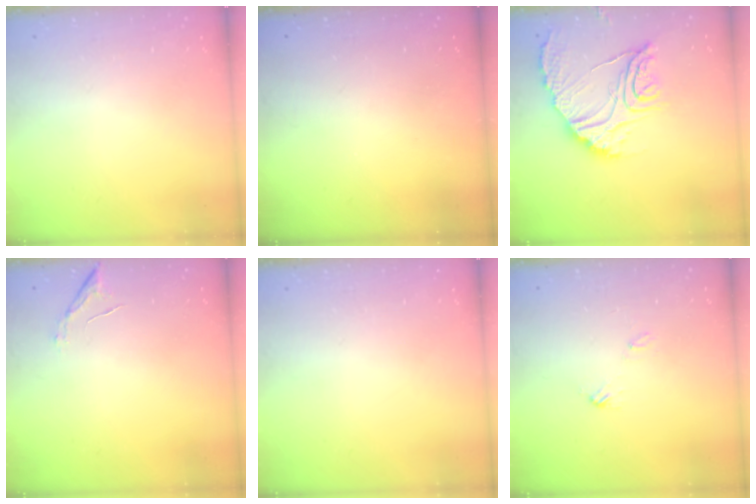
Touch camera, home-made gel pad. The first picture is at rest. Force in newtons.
{"total": 3.1, "press": 3.1, "slide": 0.1}
{"total": 17.5, "press": 17.5, "slide": 1.1}
{"total": 6.6, "press": 6.6, "slide": 0.4}
{"total": 0.0}
{"total": 4.0, "press": 4.0, "slide": 0.3}